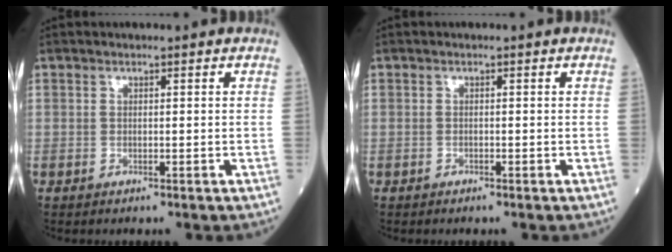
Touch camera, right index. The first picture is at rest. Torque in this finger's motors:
{"motor_torque": [0.08, -0.03, 0.03, -0.01]}